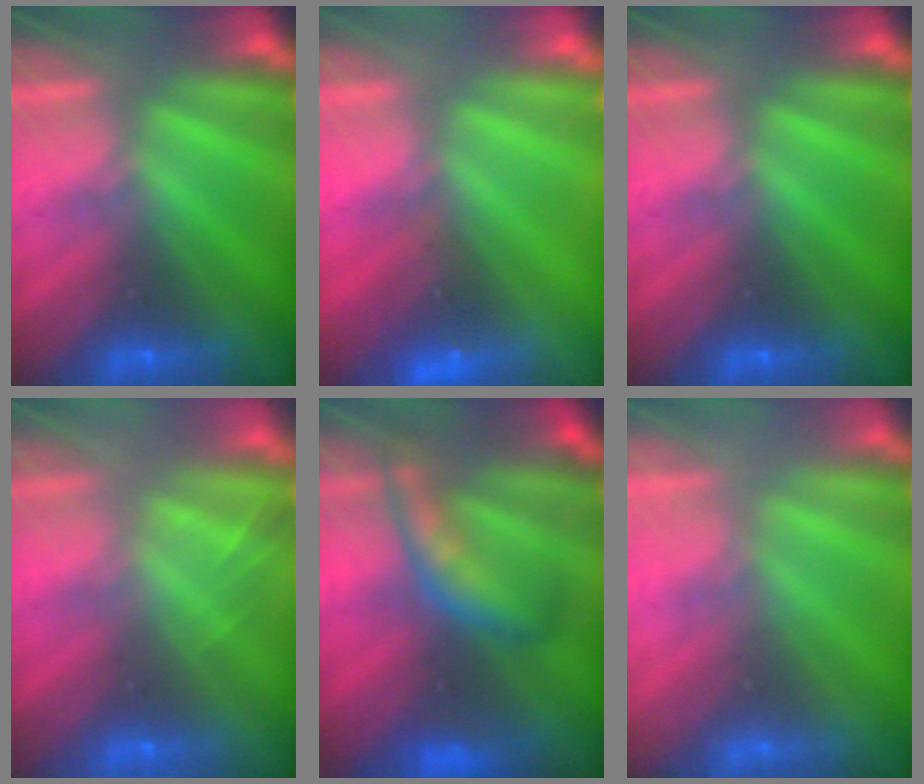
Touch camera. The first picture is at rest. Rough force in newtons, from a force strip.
{"total": 2.6}
{"total": 0.0}
{"total": 2.0}
{"total": 8.5}
{"total": 2.1}